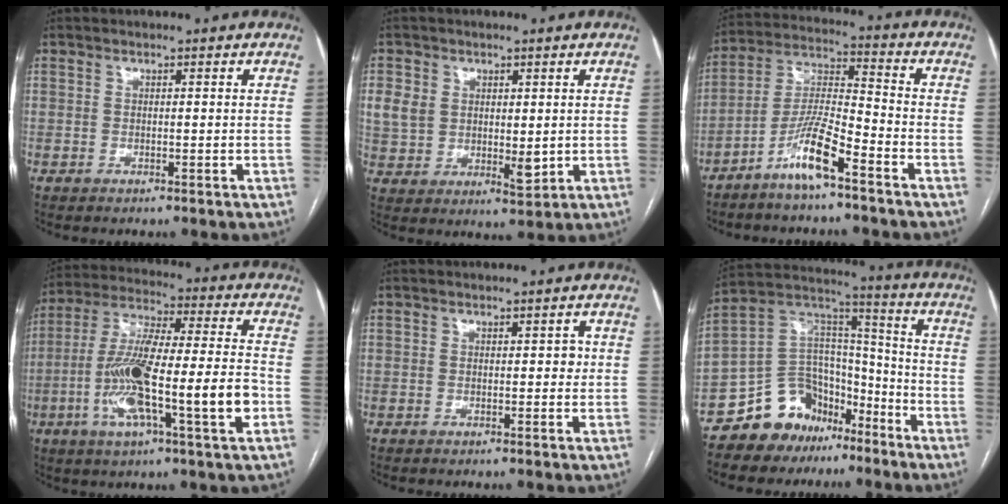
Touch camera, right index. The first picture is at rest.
{"total": 7.7, "force": [1.9, 5.6, 5.0], "torque": [-0.091, -0.001, 0.048]}
{"total": 9.1, "force": [-5.9, 0.8, 6.8], "torque": [-0.145, -0.005, -0.119]}
{"total": 18.3, "force": [-4.9, 1.7, 17.6], "torque": [-0.323, 0.003, -0.082]}
{"total": 1.2, "force": [0.2, 0.7, 0.9], "torque": [-0.008, 0.007, 0.002]}
{"total": 13.7, "force": [-9.7, 9.1, 3.1], "torque": [-0.056, 0.090, -0.168]}